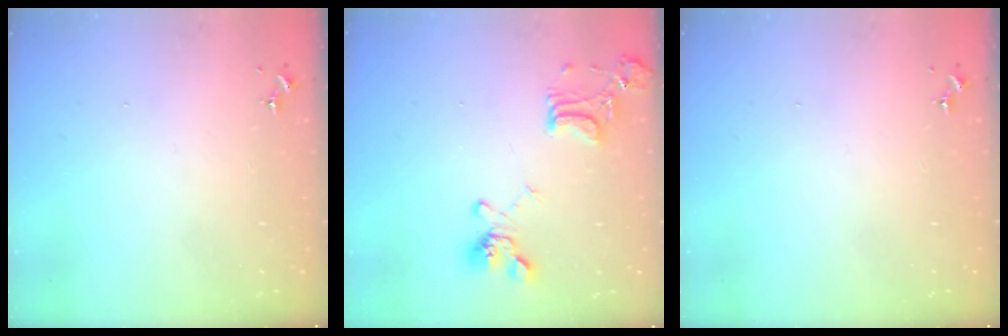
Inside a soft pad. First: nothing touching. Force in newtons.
{"total": 15.8, "press": 15.7, "slide": 1.4}
{"total": 0.0}